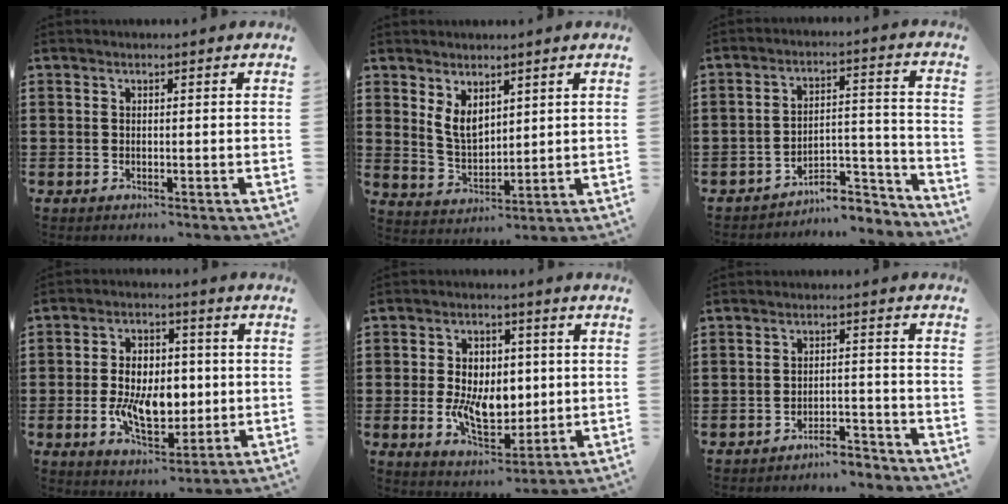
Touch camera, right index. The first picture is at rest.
{"total": 5.0, "force": [2.7, 2.9, 3.0], "torque": [-0.068, 0.003, 0.051]}
{"total": 6.6, "force": [-6.0, 2.0, 2.0], "torque": [-0.025, 0.020, -0.117]}
{"total": 9.7, "force": [-0.9, 5.9, 7.7], "torque": [-0.148, 0.003, -0.019]}
{"total": 9.0, "force": [-0.4, 5.9, 6.7], "torque": [-0.127, 0.006, -0.007]}
{"total": 3.7, "force": [-3.7, 0.3, 0.4], "torque": [-0.011, 0.005, -0.076]}